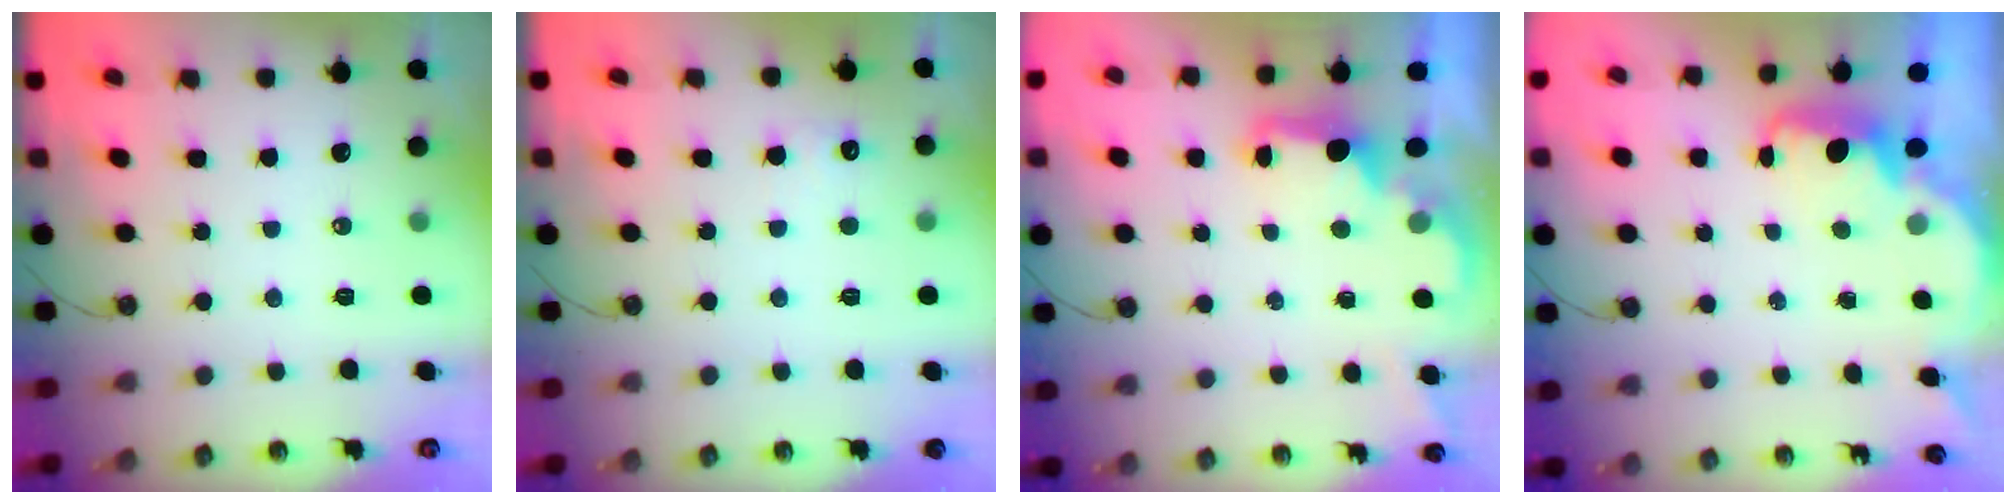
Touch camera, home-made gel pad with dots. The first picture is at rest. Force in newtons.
{"total": 4.8, "press": 4.6, "slide": 1.3}
{"total": 2.3, "press": 2.2, "slide": 0.8}
{"total": 2.2, "press": 2.1, "slide": 0.6}